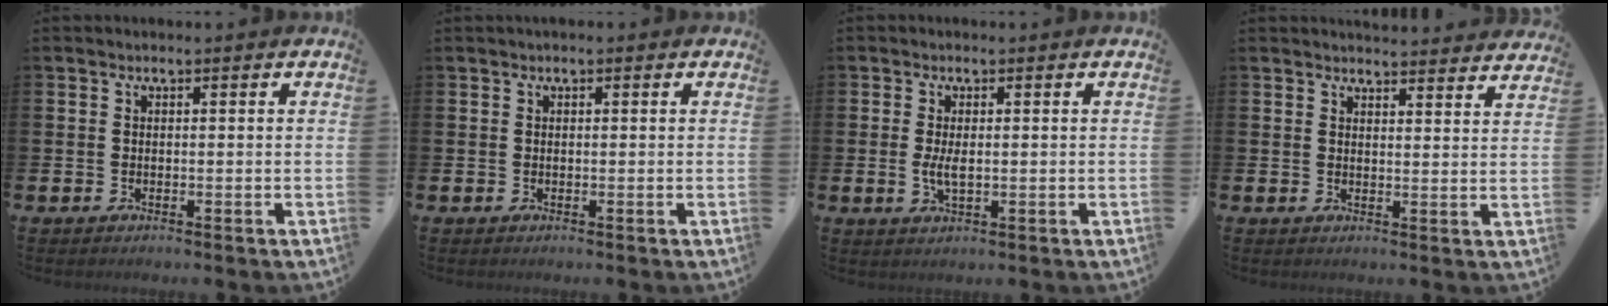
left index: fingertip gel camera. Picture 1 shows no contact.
{"total": 0.0}
{"total": 2.7, "force": [0.2, 1.1, 2.4], "torque": [-0.035, -0.002, -0.001]}
{"total": 3.8, "force": [3.8, 0.2, -0.2], "torque": [0.009, -0.029, 0.068]}